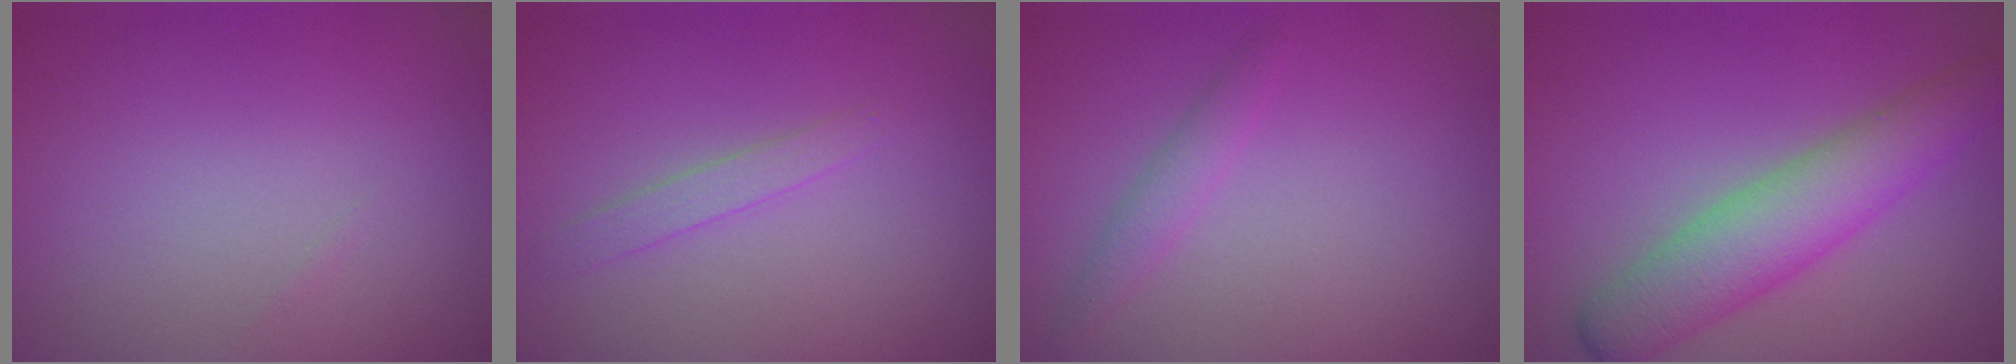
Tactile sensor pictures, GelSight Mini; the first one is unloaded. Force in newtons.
{"total": 1.3, "press": 1.3, "slide": 0.0}
{"total": 1.4, "press": 1.4, "slide": 0.0}
{"total": 5.5, "press": 5.5, "slide": 0.1}